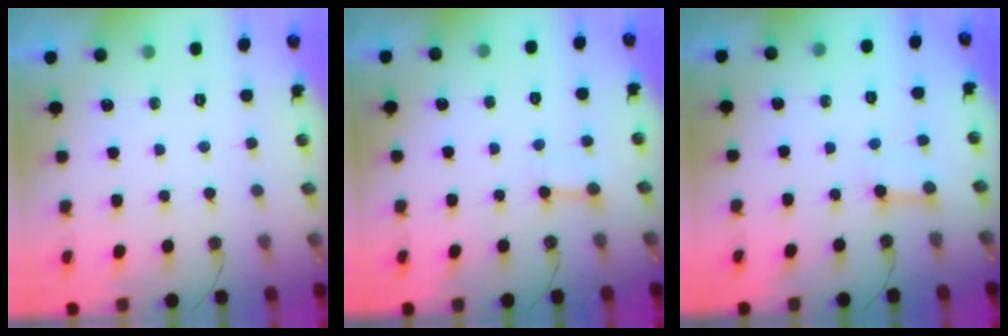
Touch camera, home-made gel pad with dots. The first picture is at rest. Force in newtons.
{"total": 3.5, "press": 3.4, "slide": 0.5}
{"total": 3.4, "press": 3.4, "slide": 0.5}